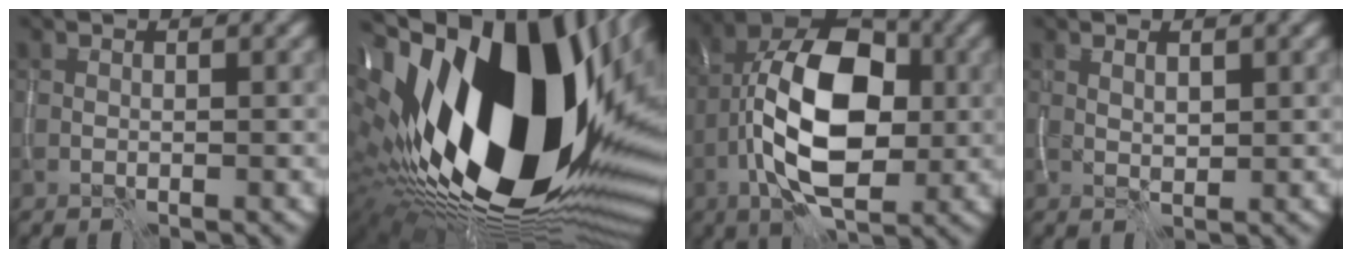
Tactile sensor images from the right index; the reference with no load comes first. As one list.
[{"total": 23.0, "force": [0.1, 11.2, 20.1], "torque": [-0.374, -0.047, -0.001]}, {"total": 12.9, "force": [-1.6, 6.9, 10.8], "torque": [-0.181, 0.023, -0.038]}, {"total": 1.4, "force": [0.6, 0.5, 1.1], "torque": [-0.022, -0.004, 0.014]}]